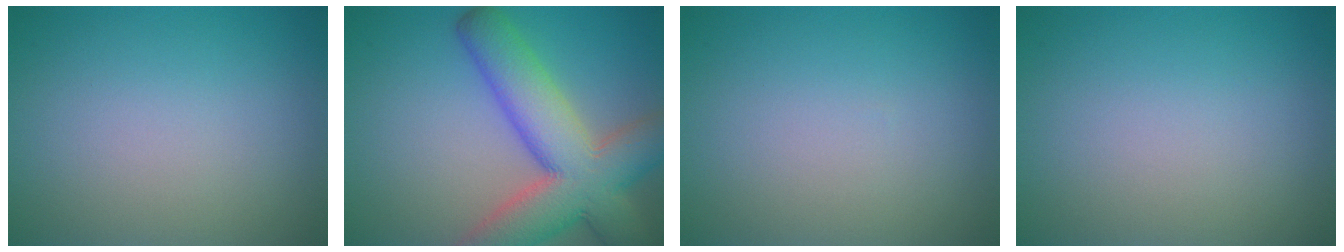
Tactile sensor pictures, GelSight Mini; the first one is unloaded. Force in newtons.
{"total": 10.4, "press": 10.4, "slide": 0.7}
{"total": 0.0}
{"total": 0.0}